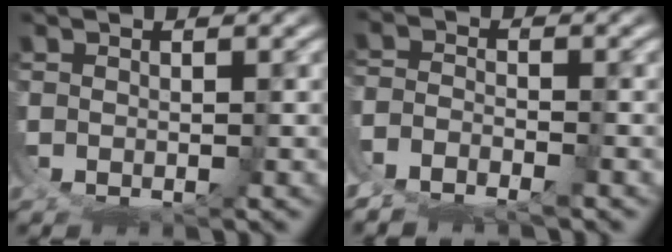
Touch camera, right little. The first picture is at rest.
{"total": 5.2, "force": [-3.8, 3.2, 1.4], "torque": [-0.026, -0.015, -0.074]}